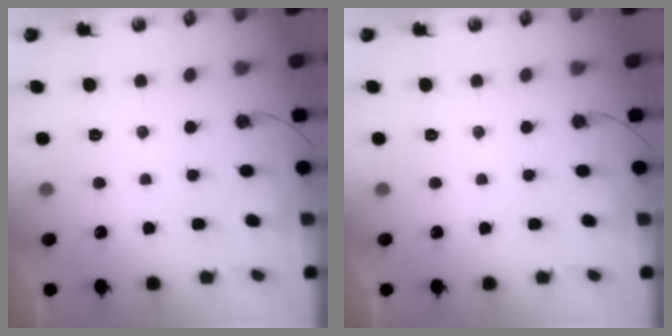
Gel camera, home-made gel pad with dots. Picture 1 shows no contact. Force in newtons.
{"total": 0.0}